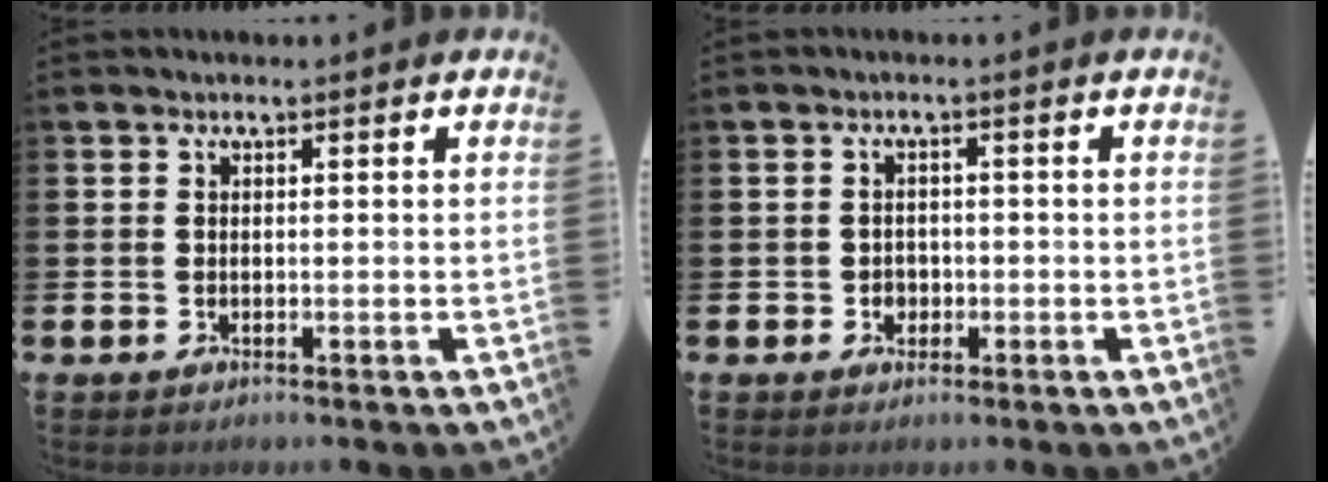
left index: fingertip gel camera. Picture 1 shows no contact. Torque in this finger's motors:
{"motor_torque": [0.02, 0.02, -0.01, 0.00]}